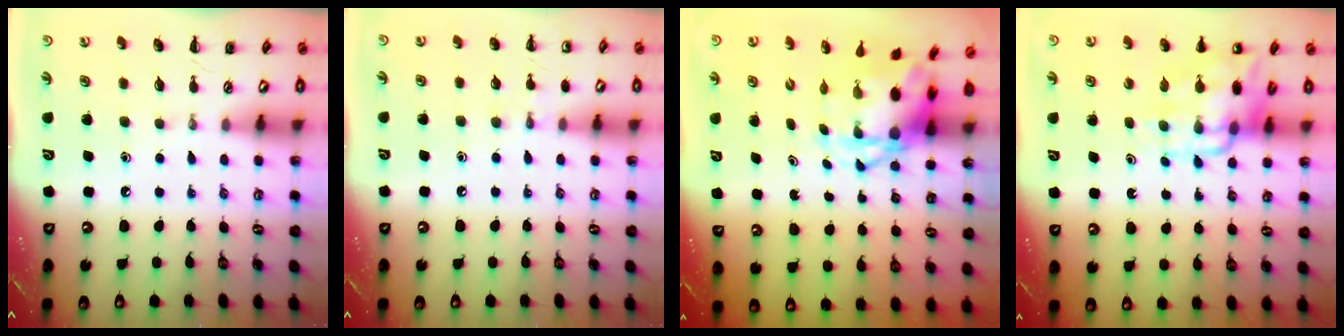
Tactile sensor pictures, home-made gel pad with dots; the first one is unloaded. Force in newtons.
{"total": 5.5, "press": 5.2, "slide": 1.5}
{"total": 4.8, "press": 4.6, "slide": 1.2}
{"total": 11.9, "press": 11.4, "slide": 3.2}